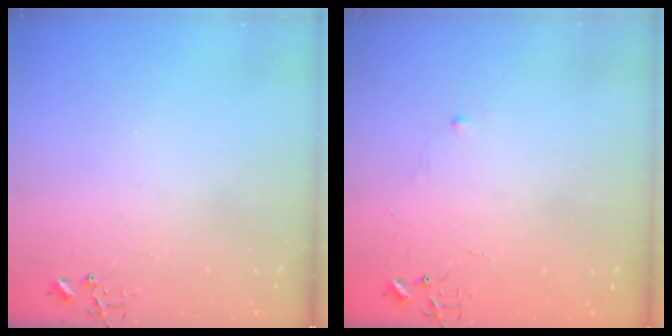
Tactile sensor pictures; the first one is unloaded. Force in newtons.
{"total": 4.4, "press": 4.4, "slide": 0.6}